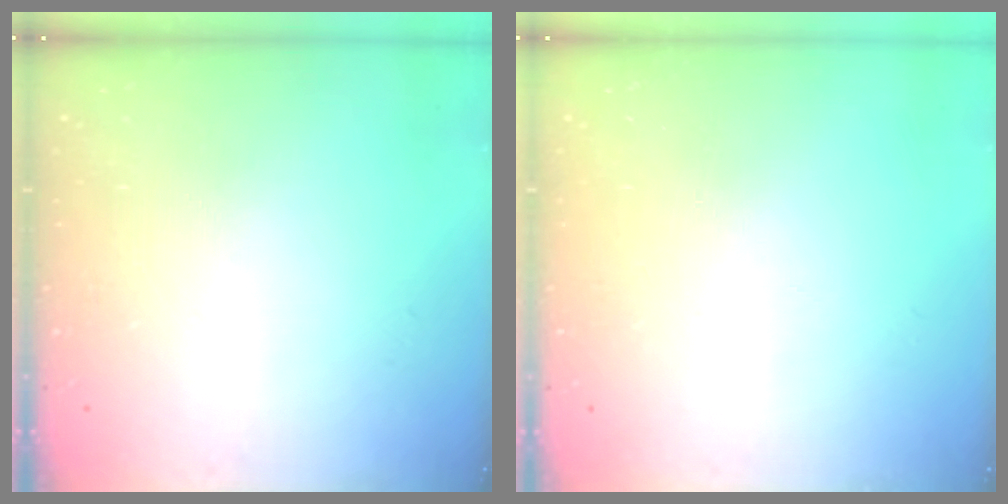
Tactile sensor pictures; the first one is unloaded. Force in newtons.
{"total": 0.0}